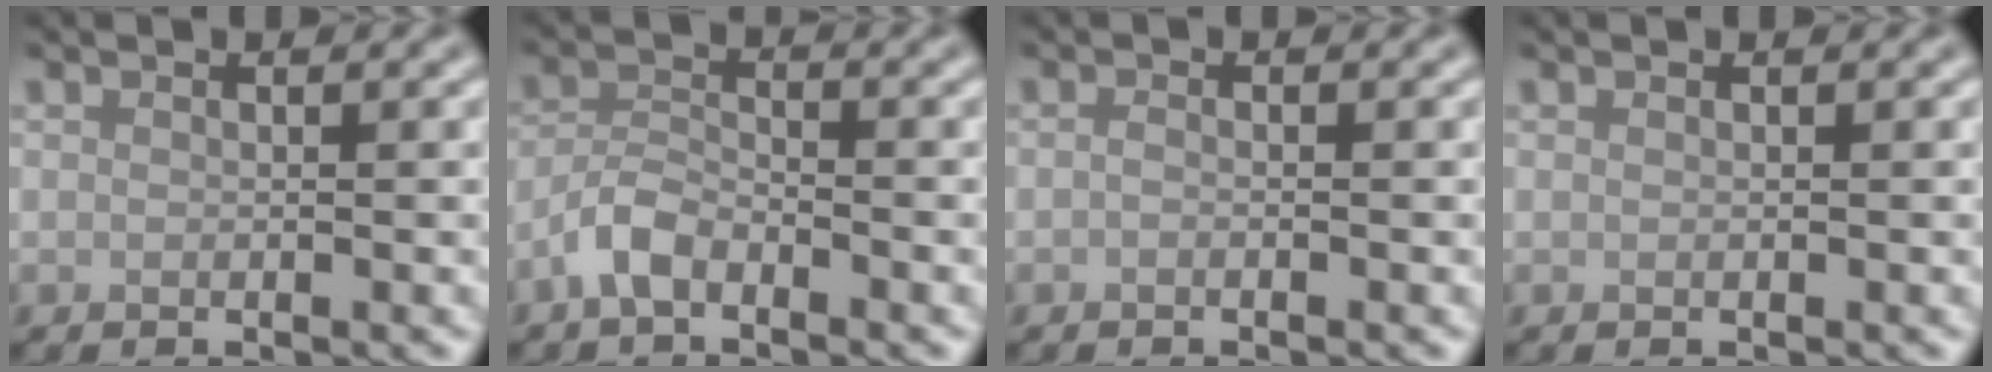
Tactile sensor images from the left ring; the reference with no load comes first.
{"total": 2.7, "force": [-2.0, 1.1, 1.5], "torque": [-0.031, 0.008, -0.047]}
{"total": 0.6, "force": [-0.3, 0.2, 0.4], "torque": [-0.009, -0.001, -0.007]}
{"total": 0.0}